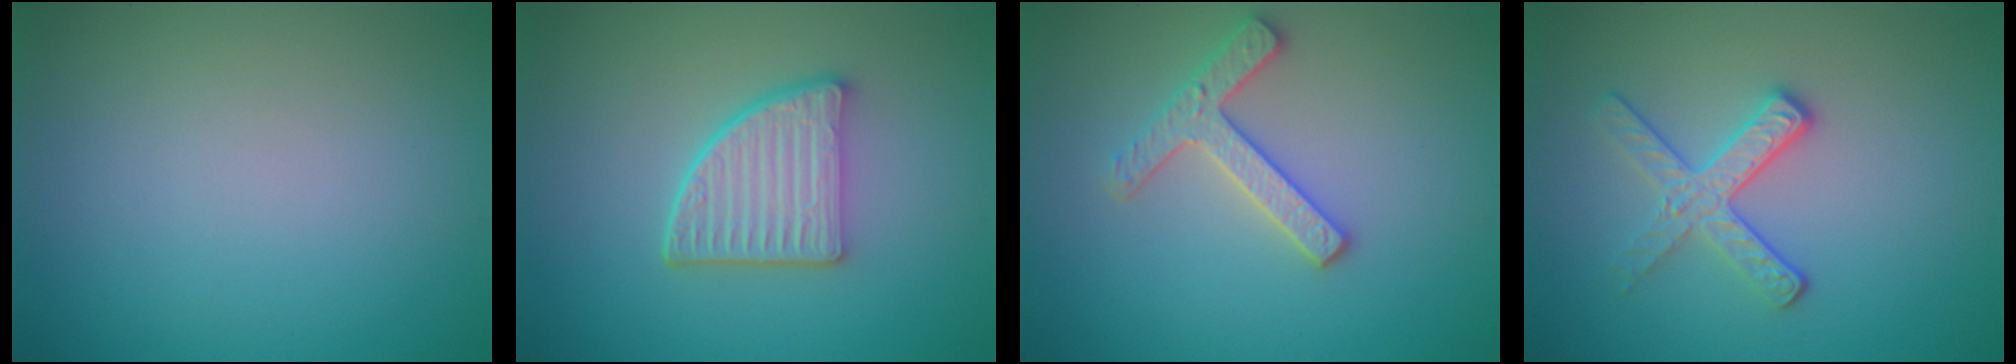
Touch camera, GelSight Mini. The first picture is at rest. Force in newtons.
{"total": 4.8, "press": 3.8, "slide": 2.9}
{"total": 2.8, "press": 2.7, "slide": 0.9}
{"total": 2.9, "press": 2.6, "slide": 1.3}